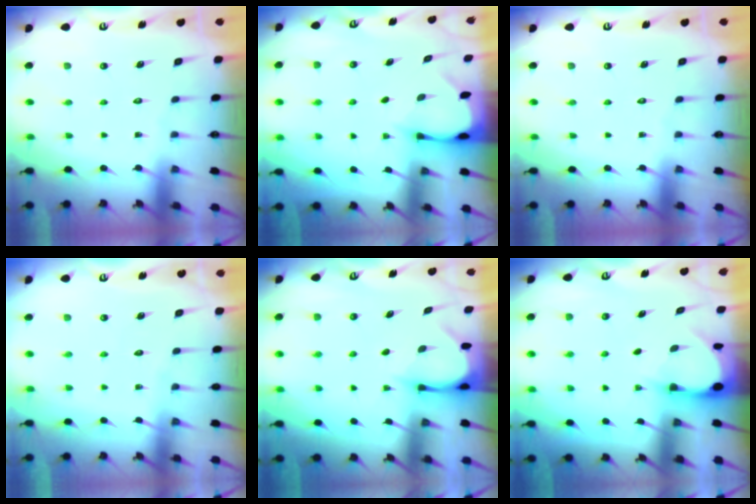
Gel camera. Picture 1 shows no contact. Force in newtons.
{"total": 2.3, "press": 2.3, "slide": 0.1}
{"total": 0.0}
{"total": 3.1, "press": 3.1, "slide": 0.3}
{"total": 3.7, "press": 3.6, "slide": 0.3}
{"total": 2.9, "press": 2.9, "slide": 0.3}